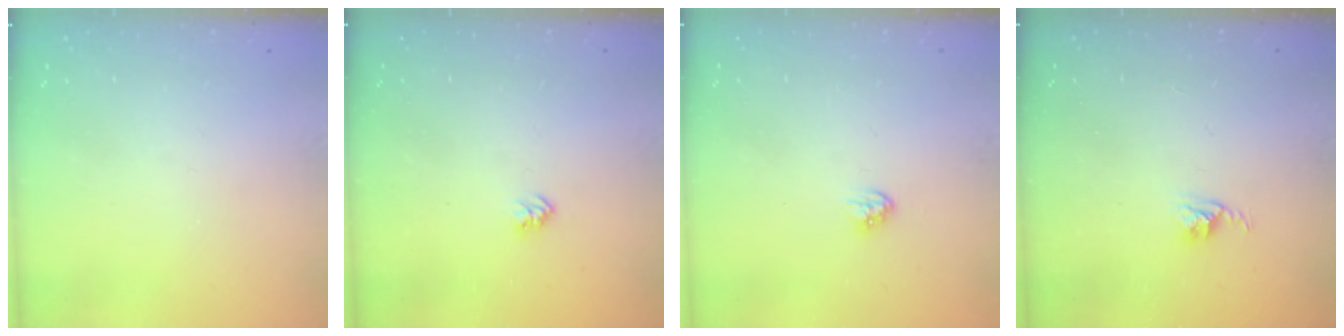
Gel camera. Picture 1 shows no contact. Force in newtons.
{"total": 2.6, "press": 2.6, "slide": 0.4}
{"total": 3.5, "press": 3.5, "slide": 0.2}
{"total": 2.8, "press": 2.7, "slide": 0.4}